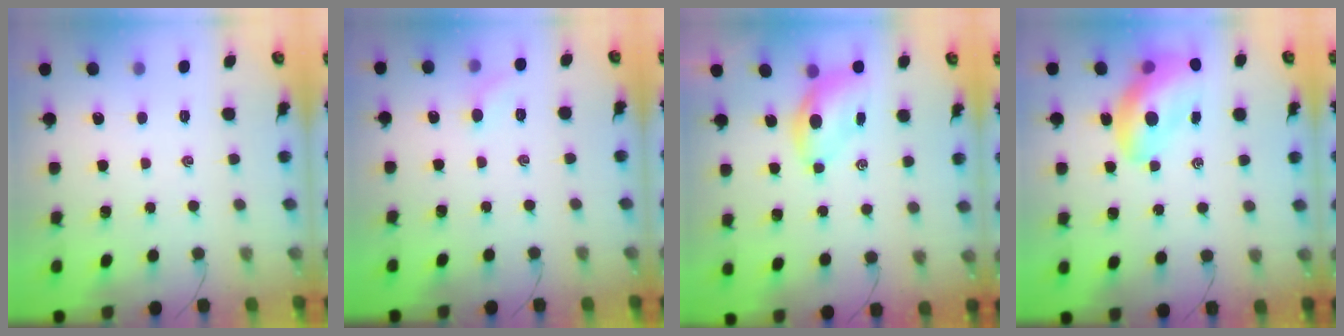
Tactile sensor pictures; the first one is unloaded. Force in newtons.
{"total": 4.6, "press": 4.4, "slide": 1.4}
{"total": 5.7, "press": 5.7, "slide": 0.8}
{"total": 14.2, "press": 13.6, "slide": 4.1}